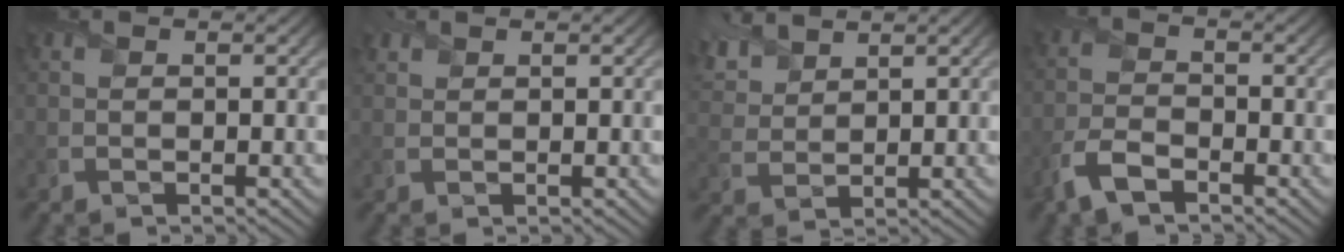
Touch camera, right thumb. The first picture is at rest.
{"total": 1.0, "force": [0.9, 0.5, 0.1], "torque": [-0.006, 0.004, 0.022]}
{"total": 6.0, "force": [4.5, 2.7, 3.0], "torque": [-0.090, 0.017, 0.093]}
{"total": 4.8, "force": [-3.3, 2.2, 2.9], "torque": [-0.067, -0.009, -0.077]}